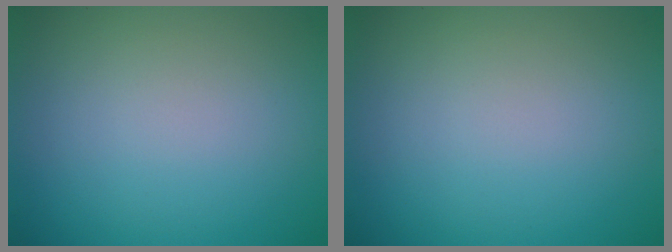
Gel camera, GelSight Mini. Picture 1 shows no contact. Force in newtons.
{"total": 0.0}